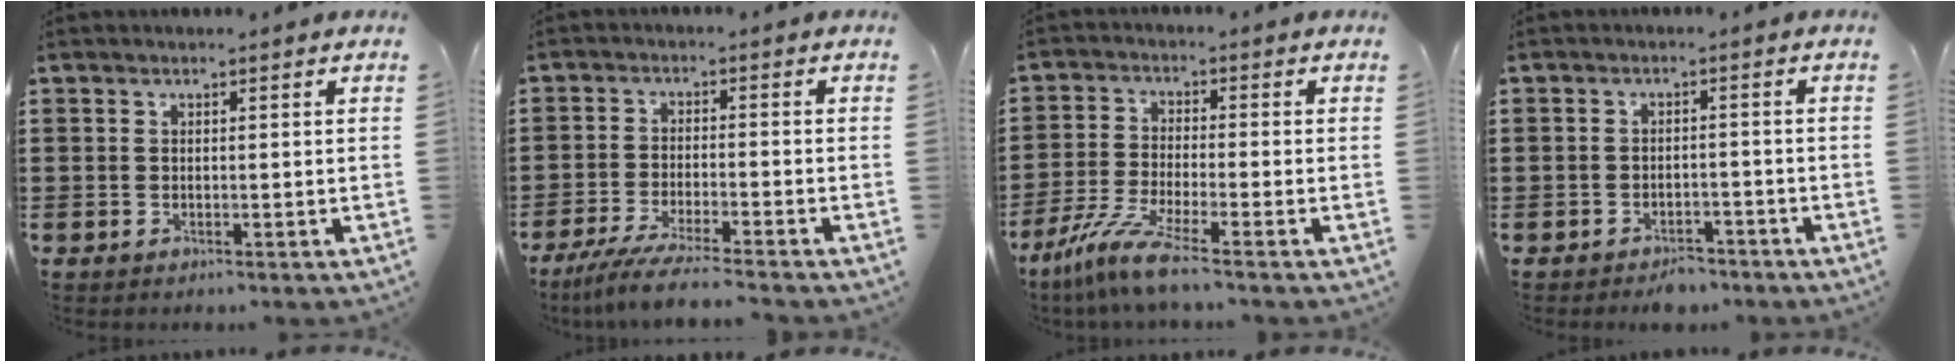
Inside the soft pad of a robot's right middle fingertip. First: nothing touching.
{"total": 5.3, "force": [-4.6, -0.4, 2.5], "torque": [-0.060, -0.022, -0.091]}
{"total": 6.6, "force": [-5.0, 0.0, 4.4], "torque": [-0.104, -0.021, -0.099]}
{"total": 2.5, "force": [-2.4, 0.7, -0.1], "torque": [-0.004, 0.002, -0.052]}